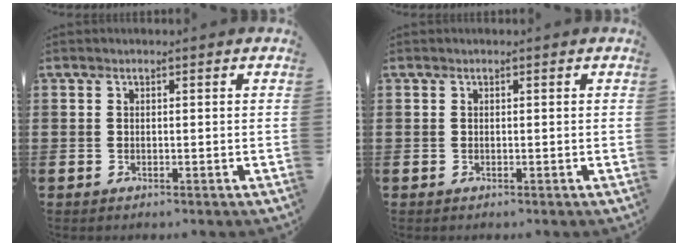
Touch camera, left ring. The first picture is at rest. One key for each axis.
{"total": 0.0}